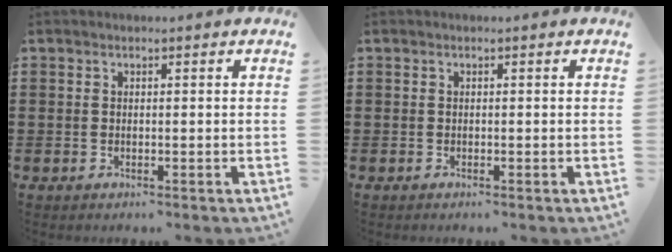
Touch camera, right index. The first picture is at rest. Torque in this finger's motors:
{"motor_torque": [-0.63, 1.25, -0.01, 0.02]}